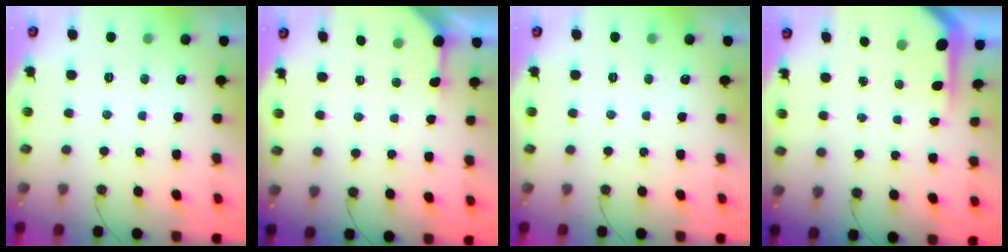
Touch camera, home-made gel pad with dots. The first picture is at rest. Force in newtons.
{"total": 4.0, "press": 3.9, "slide": 0.4}
{"total": 0.0}
{"total": 5.5, "press": 5.5, "slide": 0.4}